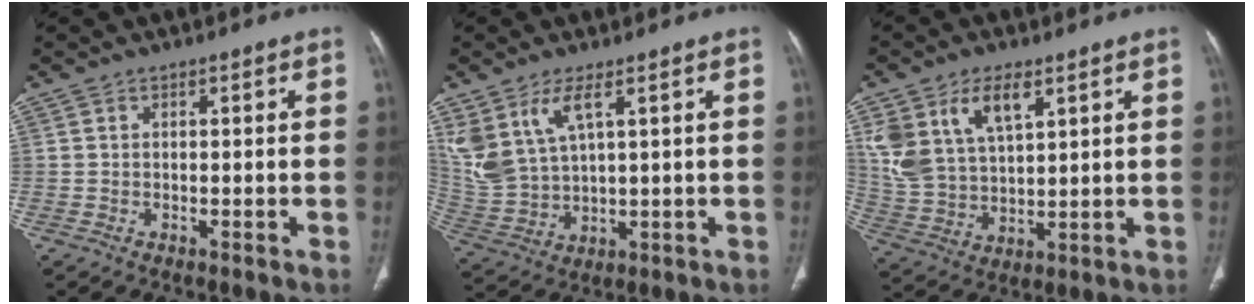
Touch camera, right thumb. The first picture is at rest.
{"total": 9.7, "force": [4.9, 4.1, 7.3], "torque": [-0.164, -0.018, 0.114]}
{"total": 12.0, "force": [5.9, 6.3, 8.4], "torque": [-0.159, -0.016, 0.125]}